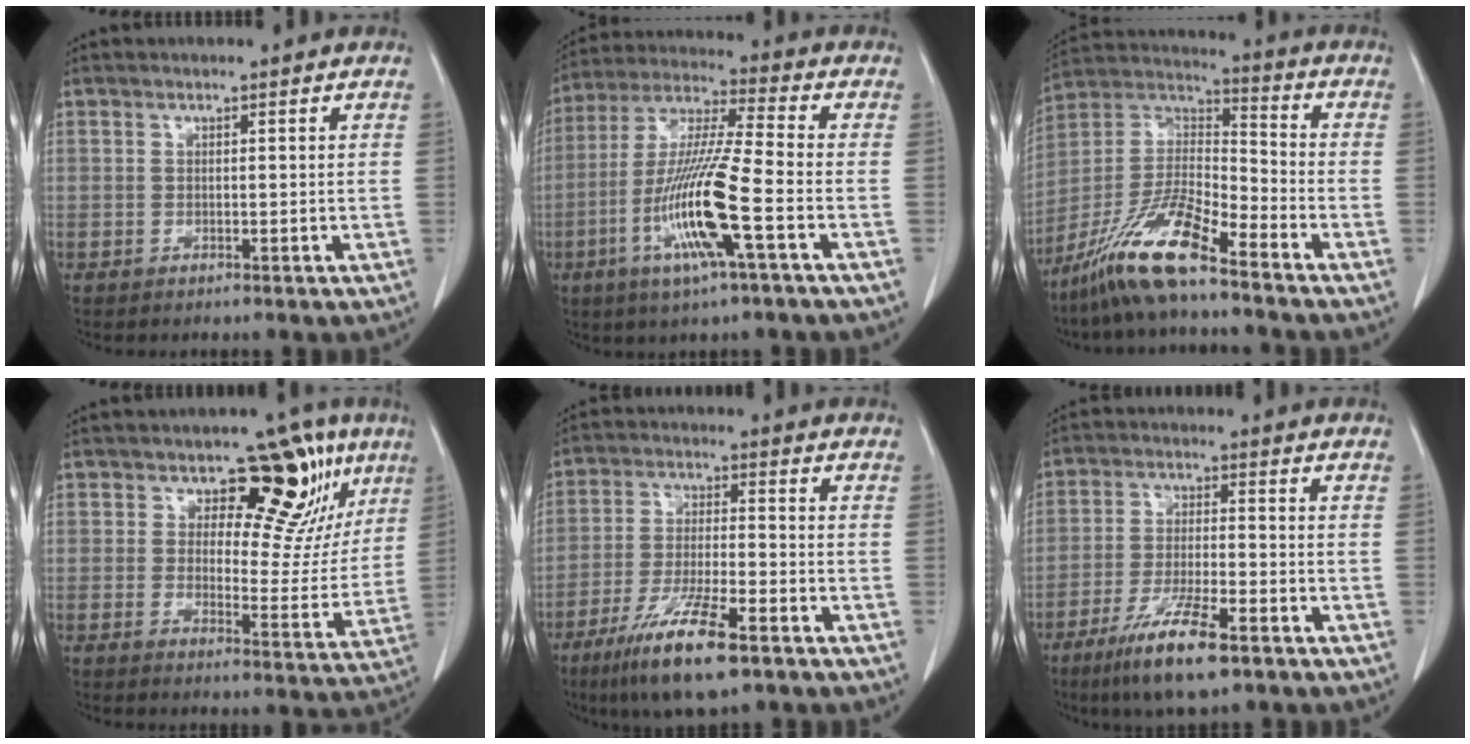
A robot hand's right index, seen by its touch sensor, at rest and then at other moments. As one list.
[{"total": 14.6, "force": [-4.9, 0.1, 13.7], "torque": [-0.281, -0.011, -0.098]}, {"total": 13.2, "force": [-9.7, 1.6, 8.9], "torque": [-0.182, 0.001, -0.183]}, {"total": 13.9, "force": [7.3, 7.2, 9.4], "torque": [-0.091, 0.008, 0.095]}, {"total": 12.1, "force": [-7.5, 1.7, 9.3], "torque": [-0.180, -0.025, -0.130]}, {"total": 10.4, "force": [-6.5, 1.4, 7.9], "torque": [-0.153, -0.023, -0.114]}]